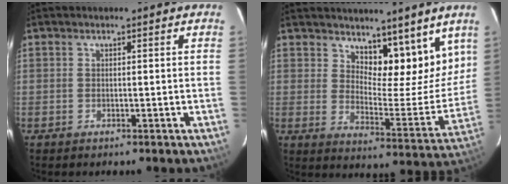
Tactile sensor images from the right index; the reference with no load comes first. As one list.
[{"total": 11.3, "force": [8.7, 4.6, 5.6], "torque": [-0.069, -0.015, 0.134]}]